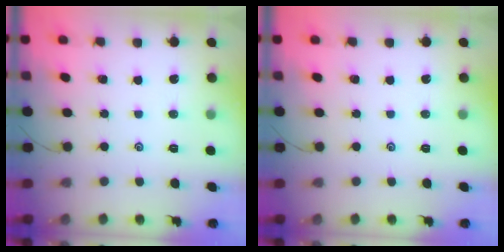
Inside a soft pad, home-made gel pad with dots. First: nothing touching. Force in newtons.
{"total": 0.0}